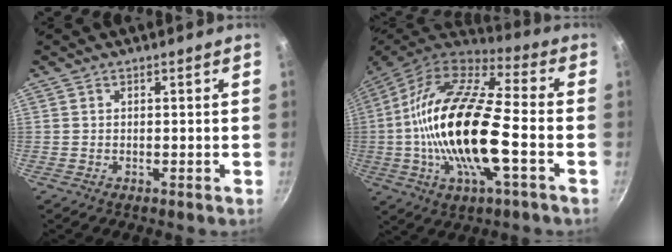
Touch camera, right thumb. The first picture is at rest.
{"total": 24.0, "force": [-3.5, 8.5, 22.2], "torque": [-0.426, 0.026, -0.079]}